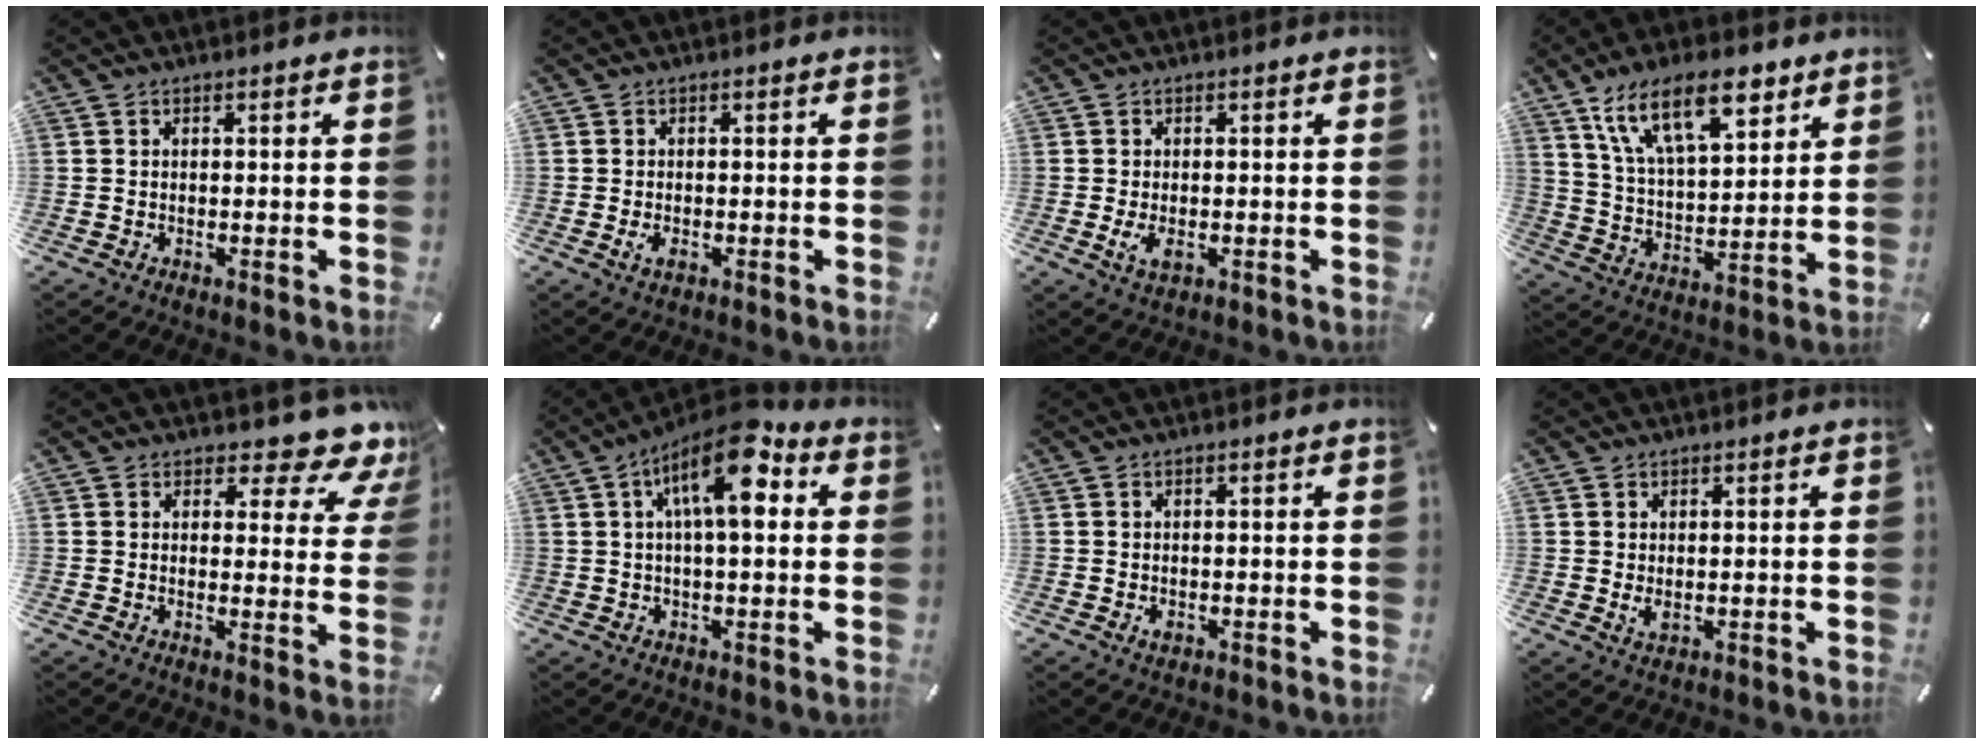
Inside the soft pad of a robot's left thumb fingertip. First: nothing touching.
{"total": 2.1, "force": [-0.7, 1.2, 1.6], "torque": [-0.044, -0.005, -0.015]}
{"total": 3.5, "force": [-0.6, 2.0, 2.8], "torque": [-0.062, -0.009, -0.016]}
{"total": 17.2, "force": [10.3, 7.8, 11.3], "torque": [-0.208, -0.030, 0.179]}
{"total": 7.9, "force": [6.2, 3.2, 3.7], "torque": [-0.036, -0.057, 0.103]}
{"total": 13.3, "force": [4.7, 5.3, 11.3], "torque": [-0.182, -0.017, 0.076]}
{"total": 1.3, "force": [-0.3, 0.9, 0.9], "torque": [-0.023, -0.002, -0.008]}
{"total": 2.3, "force": [0.3, 1.3, 1.8], "torque": [-0.034, -0.004, 0.002]}